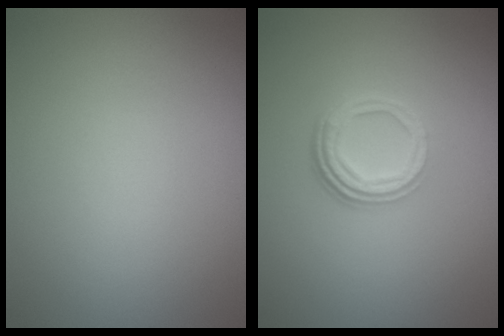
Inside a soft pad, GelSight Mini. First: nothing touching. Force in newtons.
{"total": 3.5, "press": 2.6, "slide": 2.4}